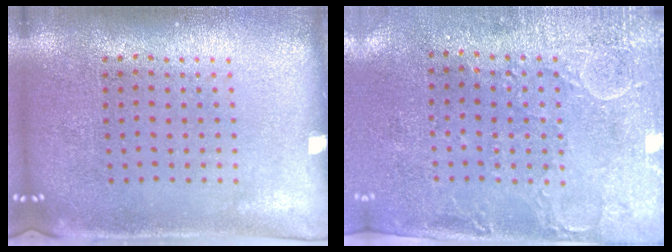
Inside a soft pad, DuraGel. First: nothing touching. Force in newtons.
{"total": 3.0, "press": 2.3, "slide": 1.9}